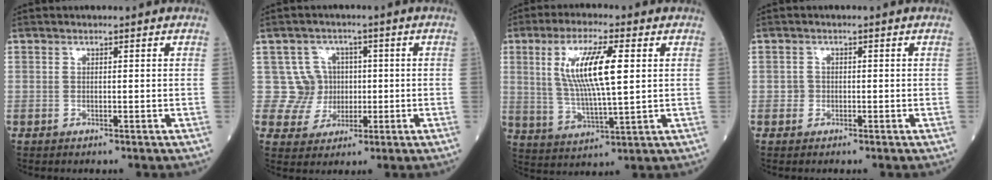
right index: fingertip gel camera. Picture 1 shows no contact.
{"total": 5.7, "force": [0.4, 5.7, -0.4], "torque": [0.018, 0.016, 0.009]}
{"total": 11.5, "force": [2.8, 1.8, 11.1], "torque": [-0.221, 0.002, 0.053]}
{"total": 1.0, "force": [-0.4, 0.9, 0.1], "torque": [0.000, 0.004, -0.009]}